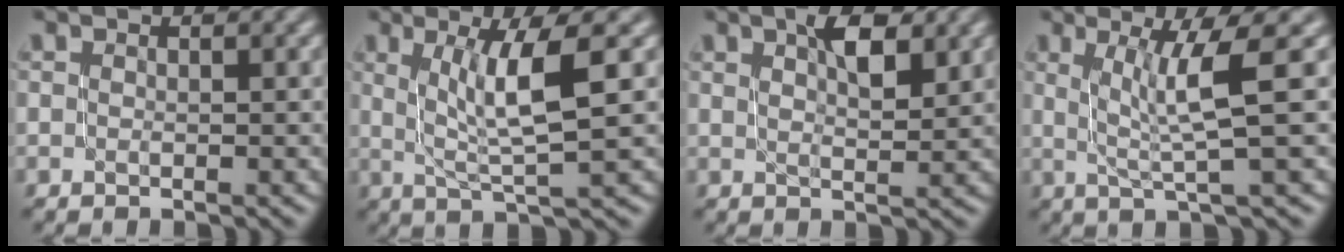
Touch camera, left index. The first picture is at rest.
{"total": 5.8, "force": [1.6, 1.1, 5.5], "torque": [-0.089, 0.003, 0.029]}
{"total": 3.7, "force": [1.9, 1.1, 3.0], "torque": [-0.043, 0.000, 0.030]}
{"total": 4.8, "force": [1.3, 0.6, 4.6], "torque": [-0.080, 0.004, 0.025]}